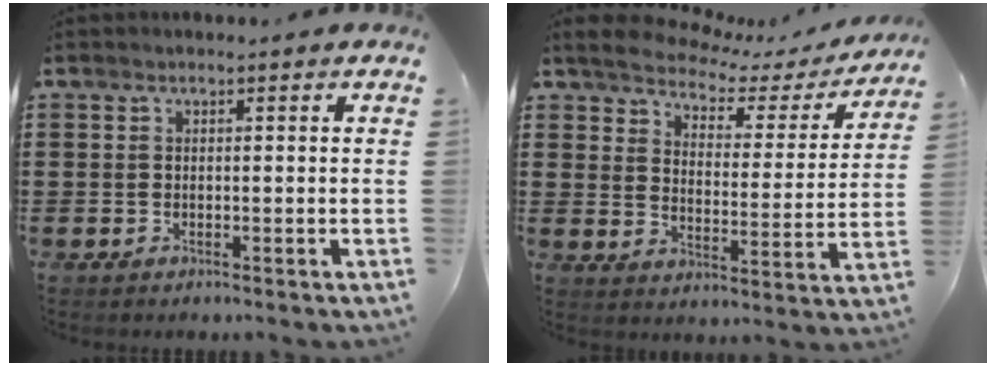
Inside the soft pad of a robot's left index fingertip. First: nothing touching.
{"total": 4.5, "force": [4.2, 1.1, 1.0], "torque": [-0.048, -0.028, 0.068]}